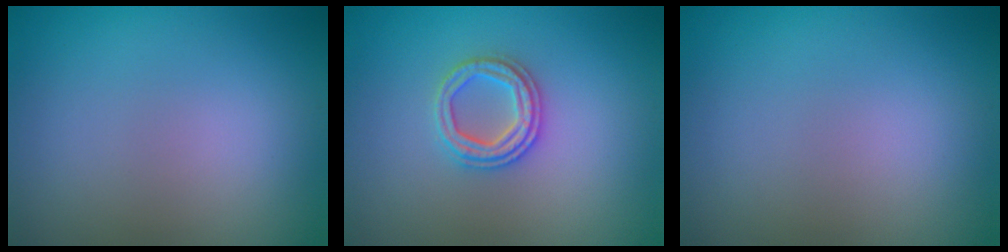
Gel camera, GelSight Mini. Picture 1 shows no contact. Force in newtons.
{"total": 2.4, "press": 2.4, "slide": 0.4}
{"total": 0.0}